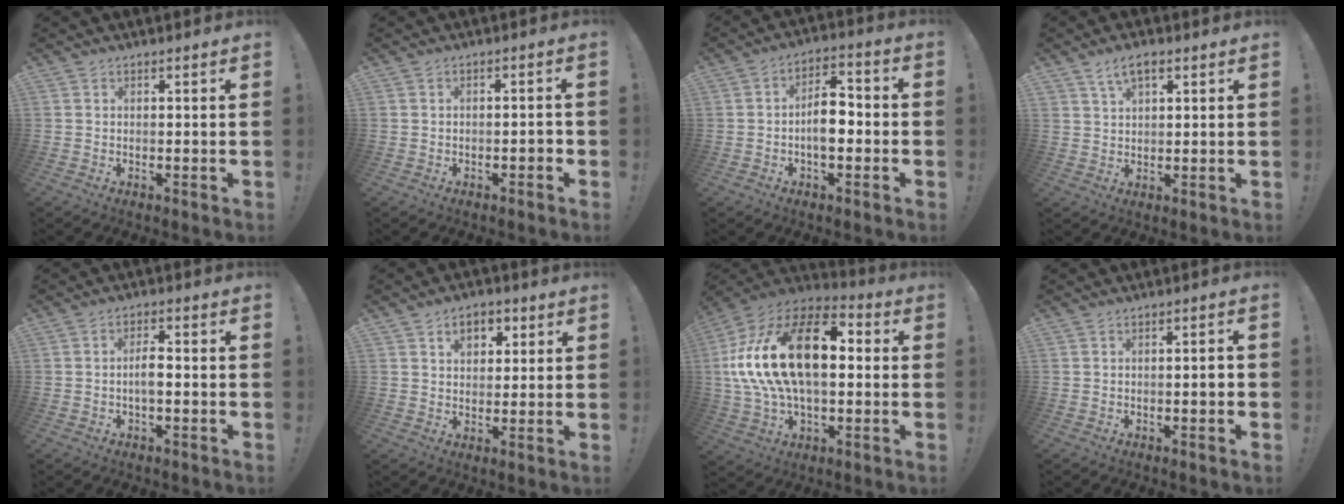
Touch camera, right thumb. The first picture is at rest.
{"total": 2.3, "force": [-1.3, 0.9, 1.7], "torque": [-0.028, 0.005, -0.022]}
{"total": 9.6, "force": [-1.7, 5.8, 7.4], "torque": [-0.114, 0.015, -0.031]}
{"total": 5.3, "force": [3.0, 2.6, 3.5], "torque": [-0.064, -0.004, 0.056]}
{"total": 2.2, "force": [-0.6, 1.5, 1.6], "torque": [-0.021, 0.005, -0.013]}
{"total": 6.8, "force": [2.8, 5.0, 3.6], "torque": [-0.053, 0.000, 0.052]}
{"total": 27.1, "force": [4.0, 15.0, 22.3], "torque": [-0.426, -0.005, 0.071]}
{"total": 2.4, "force": [-0.7, 0.3, 2.2], "torque": [-0.037, 0.005, -0.013]}